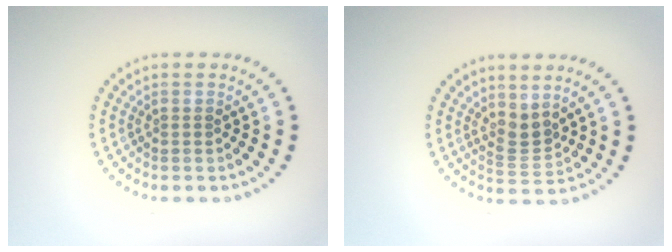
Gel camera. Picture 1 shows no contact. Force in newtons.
{"total": 2.2, "press": 1.5, "slide": 1.6}